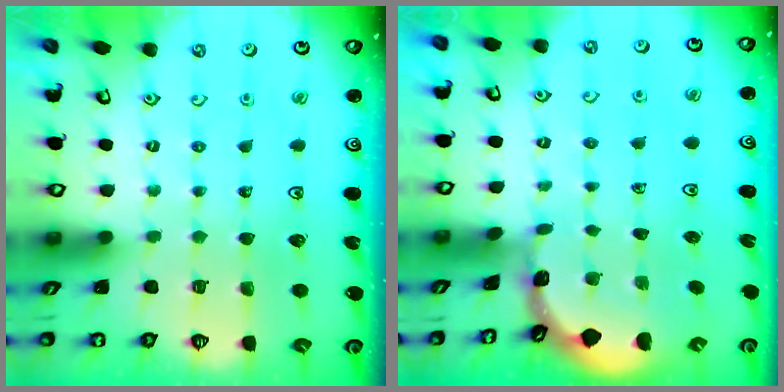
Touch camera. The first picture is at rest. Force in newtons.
{"total": 0.5, "press": 0.5, "slide": 0.2}